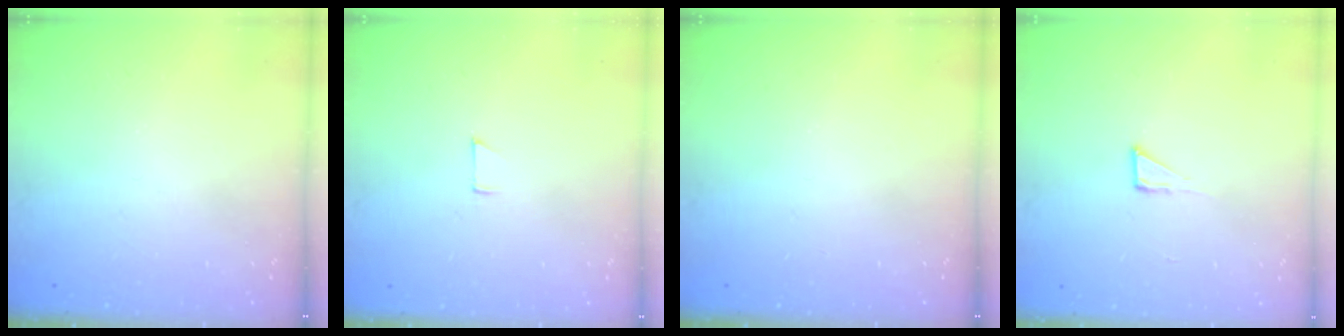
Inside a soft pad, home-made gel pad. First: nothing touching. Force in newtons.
{"total": 4.1, "press": 4.1, "slide": 0.3}
{"total": 0.0}
{"total": 2.7, "press": 2.7, "slide": 0.2}